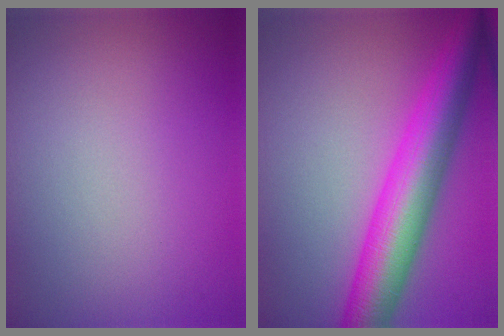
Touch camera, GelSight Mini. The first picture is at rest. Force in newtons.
{"total": 8.5, "press": 8.5, "slide": 0.1}